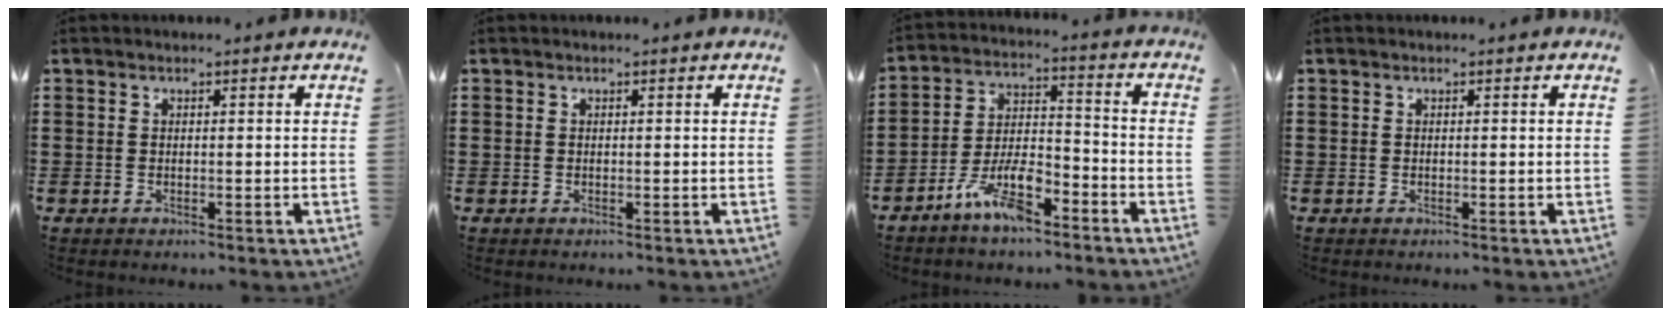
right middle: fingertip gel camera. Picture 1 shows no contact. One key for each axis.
{"total": 0.0}
{"total": 8.7, "fx": -6.2, "fy": 2.6, "fz": 5.5, "tx": -0.117, "ty": 0.005, "tz": -0.119}
{"total": 0.0}